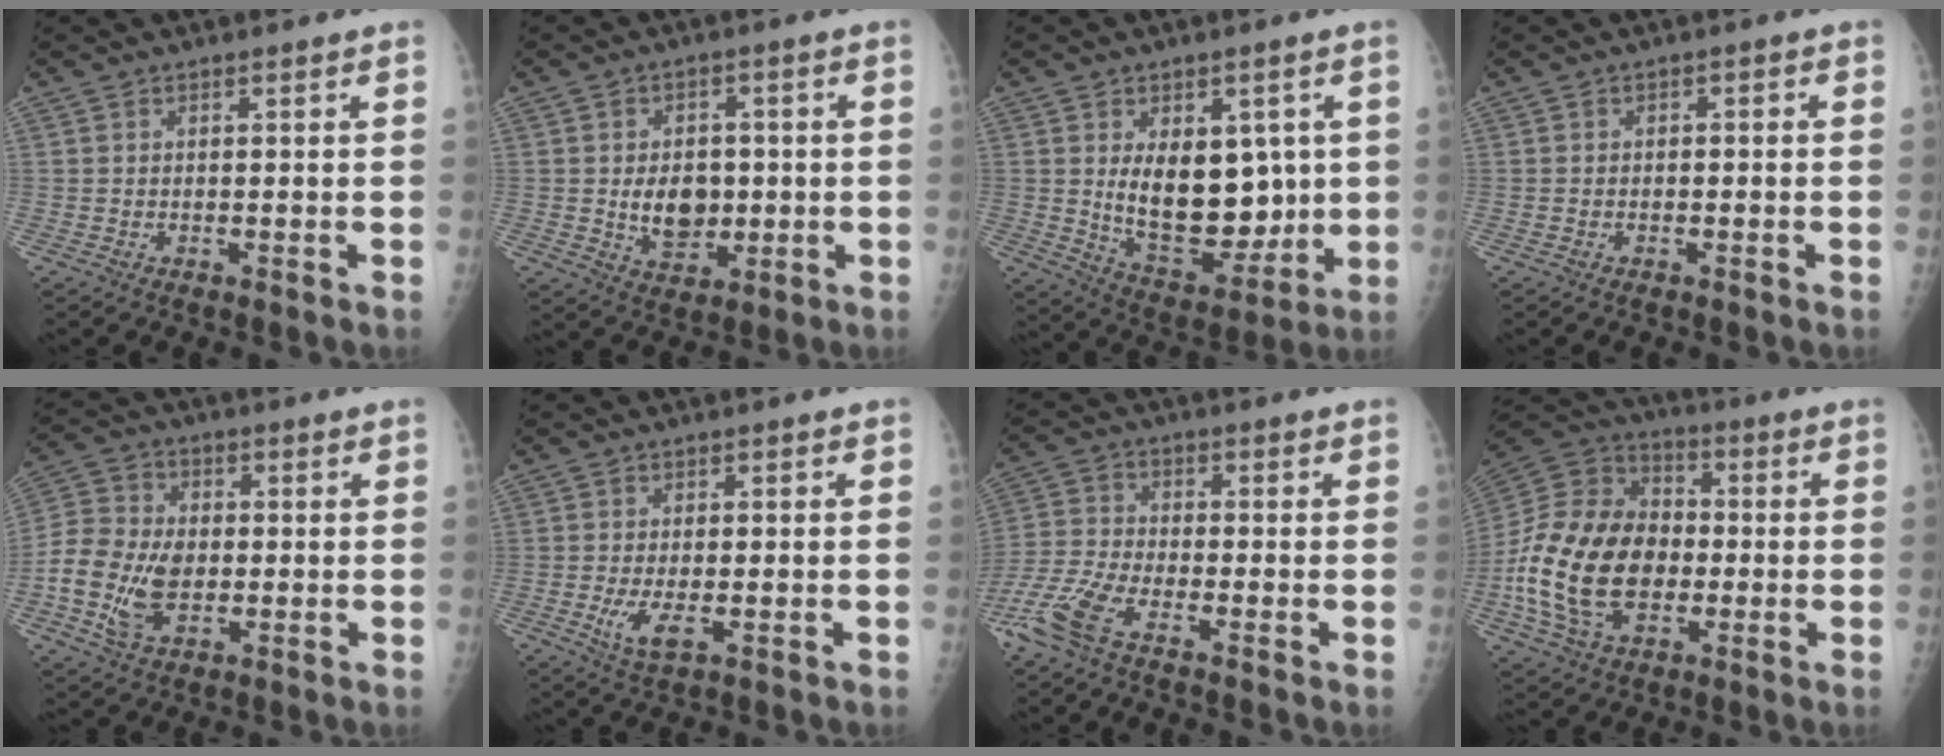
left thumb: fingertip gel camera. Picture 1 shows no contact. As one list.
[{"total": 8.3, "force": [-0.4, 6.1, 5.5], "torque": [-0.055, -0.003, 0.003]}, {"total": 15.1, "force": [1.7, 9.4, 11.7], "torque": [-0.127, -0.029, 0.050]}, {"total": 0.7, "force": [-0.3, 0.5, 0.3], "torque": [-0.001, 0.008, -0.009]}, {"total": 12.2, "force": [-2.2, 8.2, 8.7], "torque": [-0.173, 0.014, -0.044]}, {"total": 4.9, "force": [-1.4, 2.0, 4.2], "torque": [-0.091, -0.005, -0.022]}, {"total": 9.8, "force": [-6.3, 3.1, 6.8], "torque": [-0.172, 0.004, -0.134]}, {"total": 22.1, "force": [-4.1, 15.1, 15.7], "torque": [-0.300, 0.021, -0.072]}]